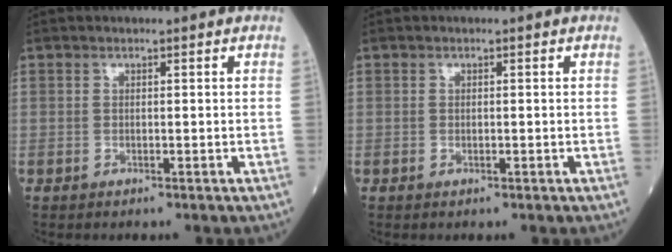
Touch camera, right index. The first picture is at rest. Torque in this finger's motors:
{"motor_torque": [-0.08, -0.03, -0.04, -0.01]}